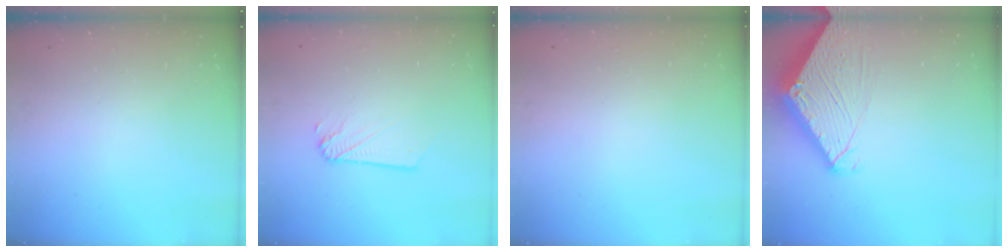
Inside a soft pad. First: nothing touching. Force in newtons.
{"total": 1.9, "press": 1.9, "slide": 0.3}
{"total": 0.0}
{"total": 4.2, "press": 4.2, "slide": 0.4}